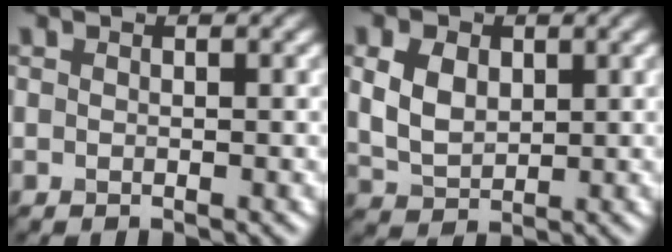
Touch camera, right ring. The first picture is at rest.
{"total": 4.0, "force": [1.0, 2.9, 2.6], "torque": [-0.061, 0.000, 0.020]}